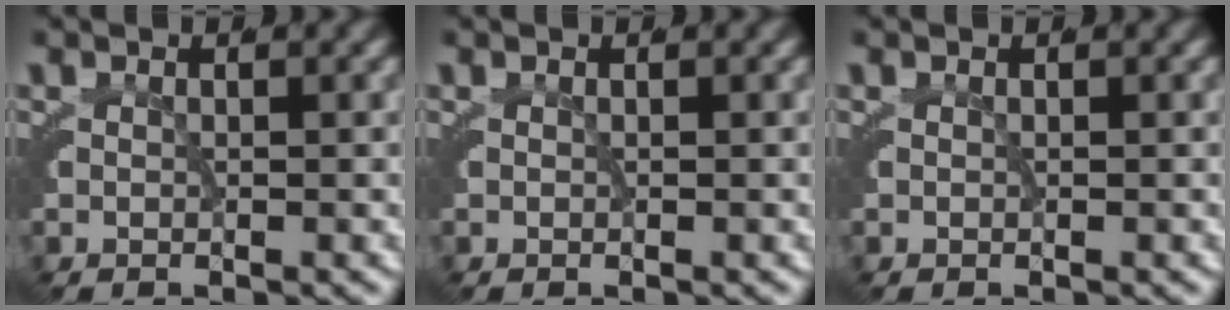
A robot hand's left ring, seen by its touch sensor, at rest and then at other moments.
{"total": 0.0}
{"total": 0.0}